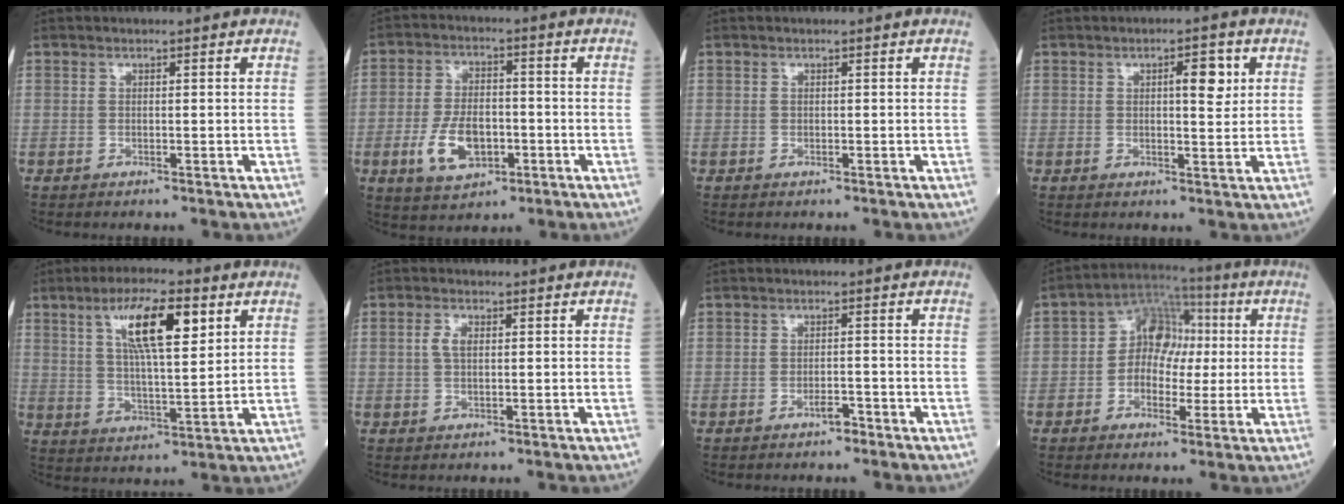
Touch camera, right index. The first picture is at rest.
{"total": 8.6, "force": [-2.9, 4.5, 6.7], "torque": [-0.138, 0.002, -0.049]}
{"total": 0.0}
{"total": 4.2, "force": [1.3, 1.2, 3.8], "torque": [-0.054, 0.004, 0.017]}
{"total": 11.5, "force": [4.9, 2.4, 10.1], "torque": [-0.182, 0.009, 0.088]}
{"total": 2.2, "force": [0.4, 1.1, 1.9], "torque": [-0.040, 0.005, 0.007]}
{"total": 1.6, "force": [-1.2, 0.5, 0.9], "torque": [-0.014, 0.002, -0.020]}
{"total": 8.8, "force": [0.4, 6.4, 6.1], "torque": [-0.099, 0.032, 0.001]}